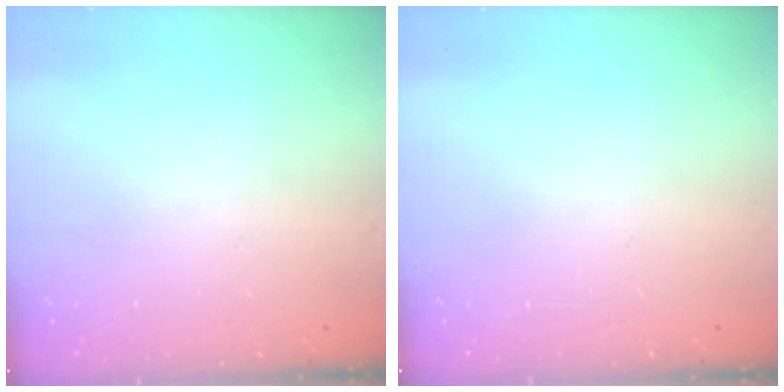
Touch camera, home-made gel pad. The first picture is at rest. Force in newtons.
{"total": 0.0}